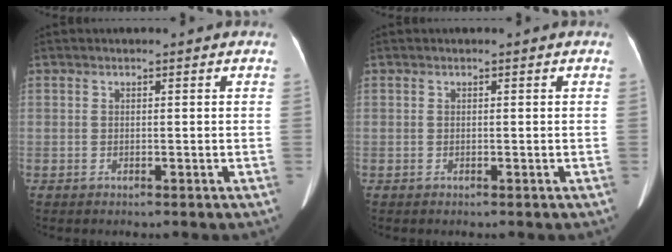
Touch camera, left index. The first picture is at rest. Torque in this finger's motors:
{"motor_torque": [-0.11, -0.09, 0.00, 0.00]}